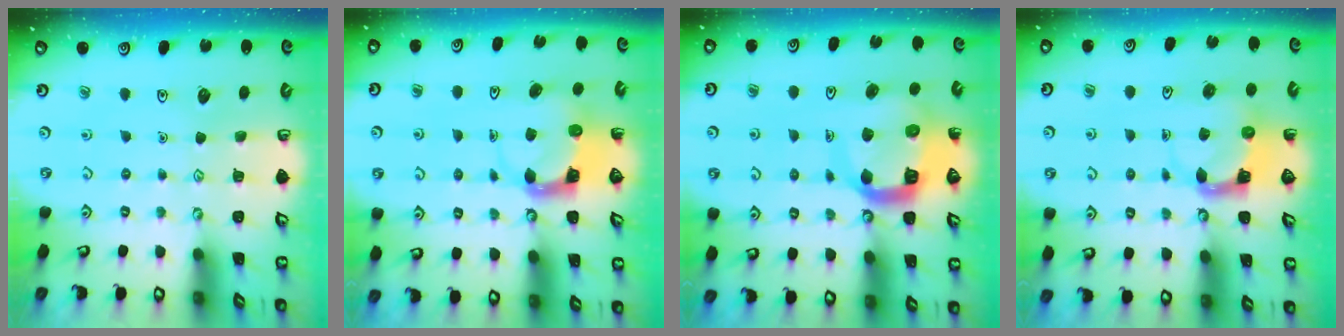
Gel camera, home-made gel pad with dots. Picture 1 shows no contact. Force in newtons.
{"total": 3.6, "press": 3.6, "slide": 0.4}
{"total": 10.8, "press": 10.8, "slide": 1.4}
{"total": 3.7, "press": 3.7, "slide": 0.7}